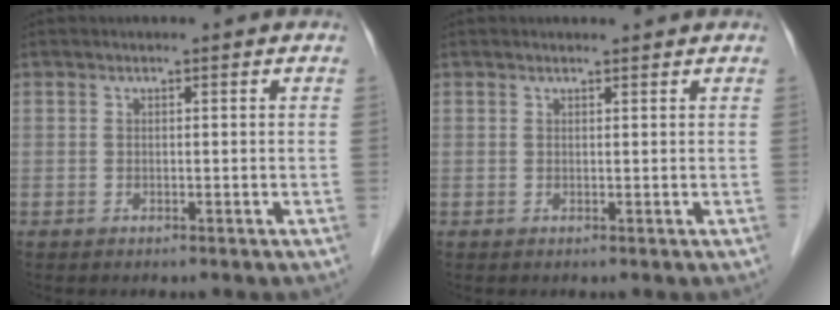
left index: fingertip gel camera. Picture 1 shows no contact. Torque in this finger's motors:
{"motor_torque": [0.33, -0.19, 0.10, 0.02]}